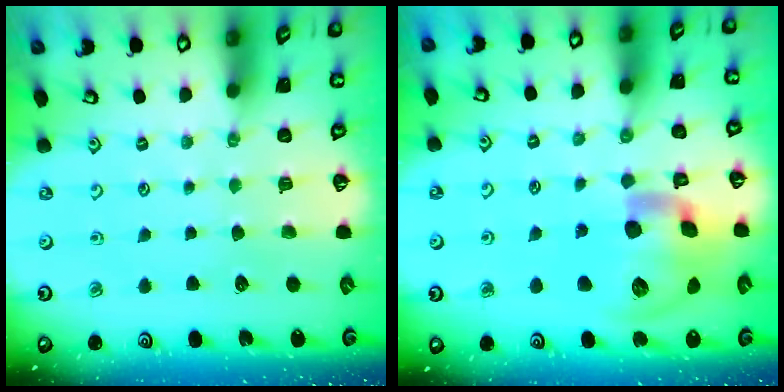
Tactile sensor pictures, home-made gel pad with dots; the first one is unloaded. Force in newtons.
{"total": 20.7, "press": 20.5, "slide": 3.1}